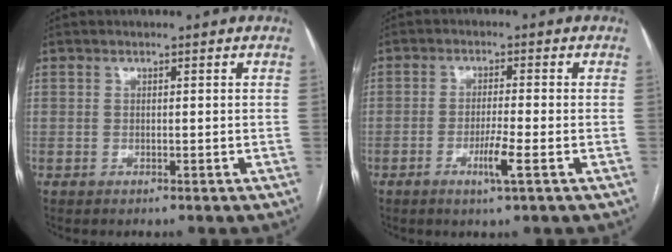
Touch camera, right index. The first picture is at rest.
{"total": 4.1, "force": [-1.8, -0.3, 3.7], "torque": [-0.071, -0.008, -0.035]}